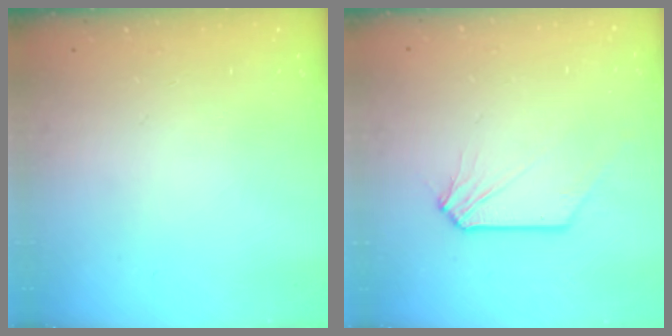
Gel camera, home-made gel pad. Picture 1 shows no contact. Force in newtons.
{"total": 0.5, "press": 0.5, "slide": 0.1}